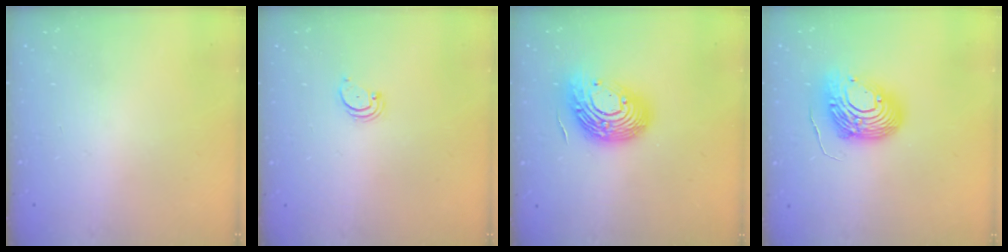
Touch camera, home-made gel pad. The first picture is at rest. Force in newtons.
{"total": 2.2, "press": 2.2, "slide": 0.2}
{"total": 17.0, "press": 16.9, "slide": 1.2}
{"total": 14.4, "press": 14.4, "slide": 1.1}